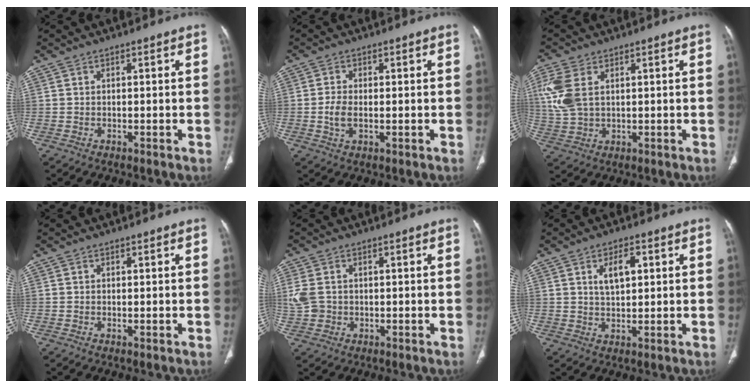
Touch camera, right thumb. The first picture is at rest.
{"total": 3.5, "force": [-0.3, 2.0, 2.9], "torque": [-0.066, 0.000, -0.006]}
{"total": 8.5, "force": [2.5, 5.2, 6.3], "torque": [-0.164, 0.004, 0.056]}
{"total": 0.0}
{"total": 5.1, "force": [0.3, 4.0, 3.2], "torque": [-0.082, 0.005, 0.011]}
{"total": 5.4, "force": [1.8, 2.7, 4.3], "torque": [-0.068, -0.003, 0.034]}